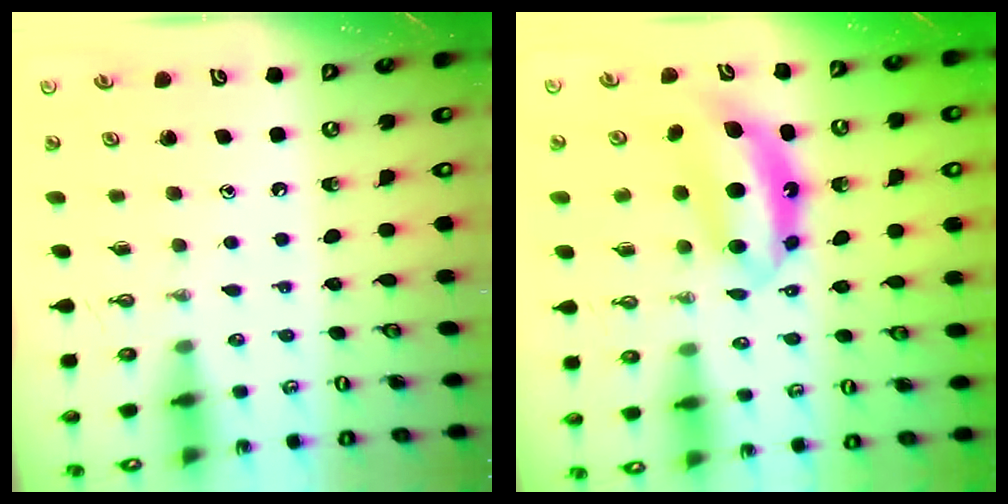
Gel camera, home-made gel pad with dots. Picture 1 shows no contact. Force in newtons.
{"total": 7.4, "press": 7.3, "slide": 0.7}